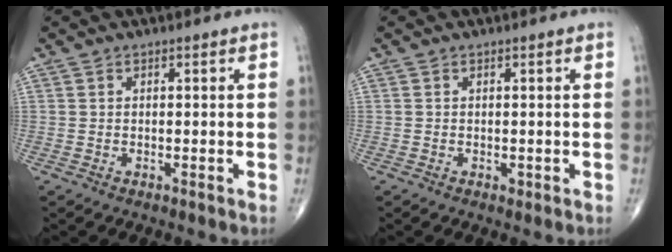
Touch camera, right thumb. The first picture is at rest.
{"total": 1.1, "force": [-0.4, 0.8, 0.7], "torque": [-0.007, -0.001, -0.006]}